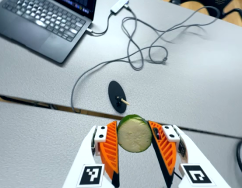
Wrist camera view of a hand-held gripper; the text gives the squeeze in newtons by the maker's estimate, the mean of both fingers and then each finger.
{"total": 8.5, "left": 8.5, "right": 8.4}